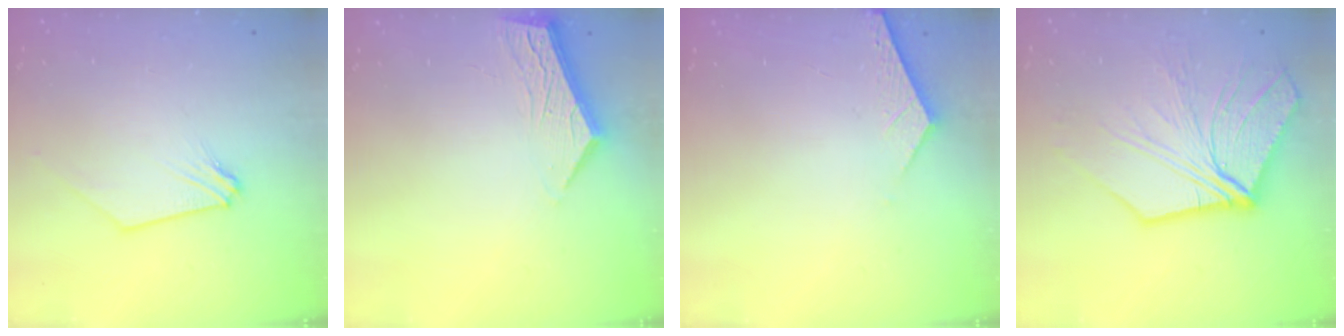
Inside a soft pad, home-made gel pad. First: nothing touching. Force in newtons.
{"total": 6.5, "press": 6.4, "slide": 0.5}
{"total": 5.1, "press": 5.1, "slide": 0.4}
{"total": 14.5, "press": 14.3, "slide": 2.4}